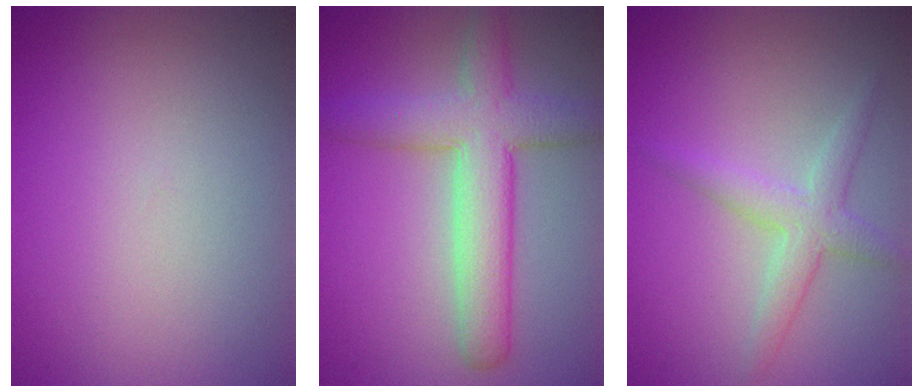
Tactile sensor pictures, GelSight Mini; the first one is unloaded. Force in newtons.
{"total": 6.4, "press": 6.4, "slide": 0.2}
{"total": 2.8, "press": 2.8, "slide": 0.1}